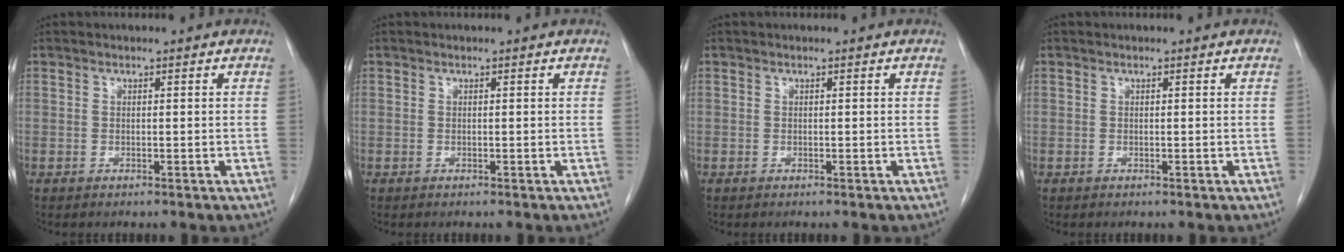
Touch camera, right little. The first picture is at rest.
{"total": 0.0}
{"total": 0.0}
{"total": 0.0}